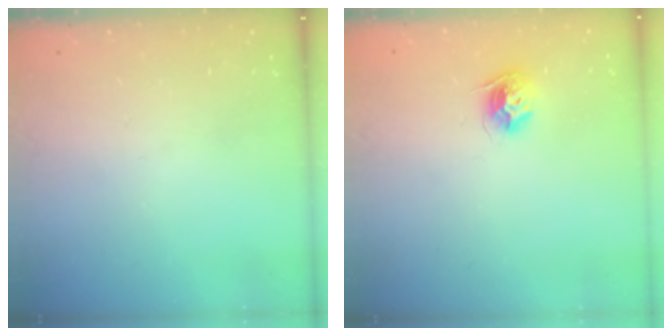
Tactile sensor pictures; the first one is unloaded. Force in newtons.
{"total": 9.3, "press": 9.3, "slide": 0.3}